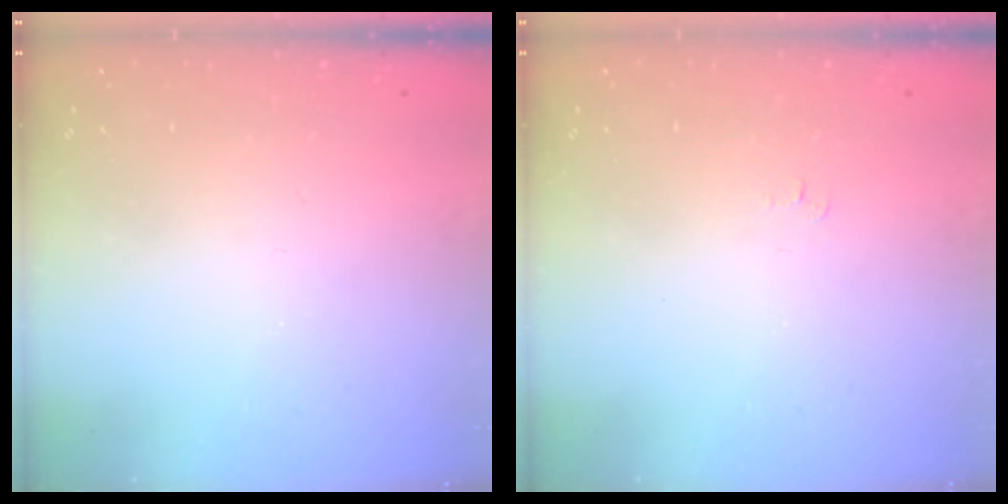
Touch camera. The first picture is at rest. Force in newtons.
{"total": 4.3, "press": 4.2, "slide": 0.6}